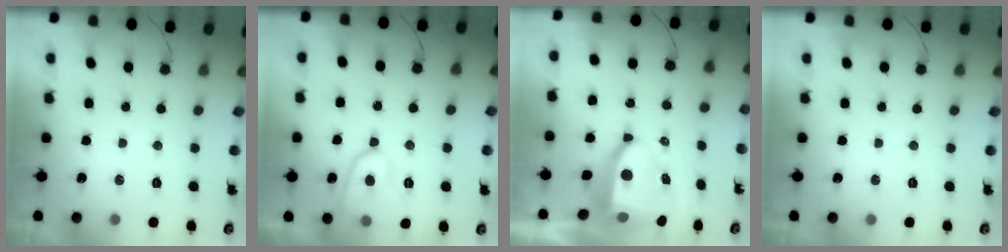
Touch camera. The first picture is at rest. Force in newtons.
{"total": 9.8, "press": 9.7, "slide": 1.1}
{"total": 9.4, "press": 9.3, "slide": 1.2}
{"total": 0.0}